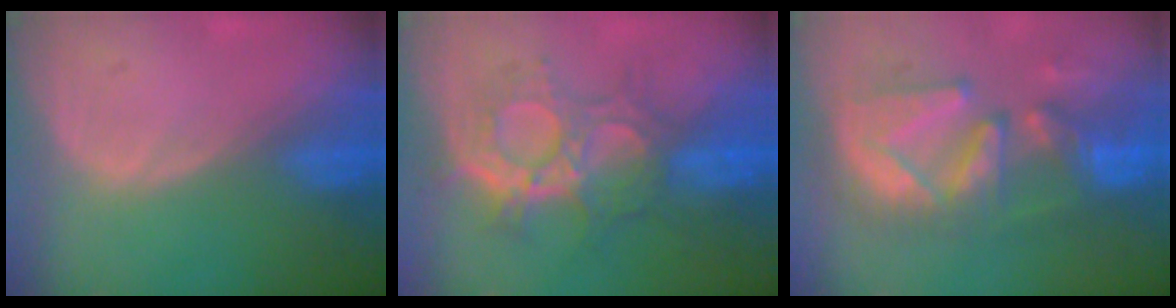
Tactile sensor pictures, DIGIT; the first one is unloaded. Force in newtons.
{"total": 8.9, "press": 8.9, "slide": 0.3}
{"total": 10.8, "press": 10.5, "slide": 2.7}